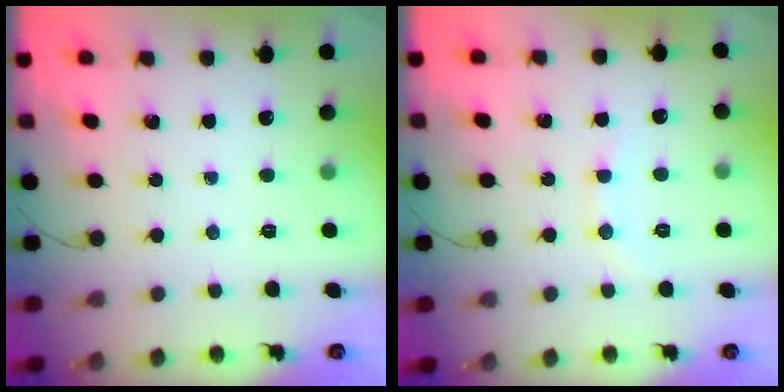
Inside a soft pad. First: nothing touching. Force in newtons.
{"total": 5.9, "press": 5.7, "slide": 1.6}